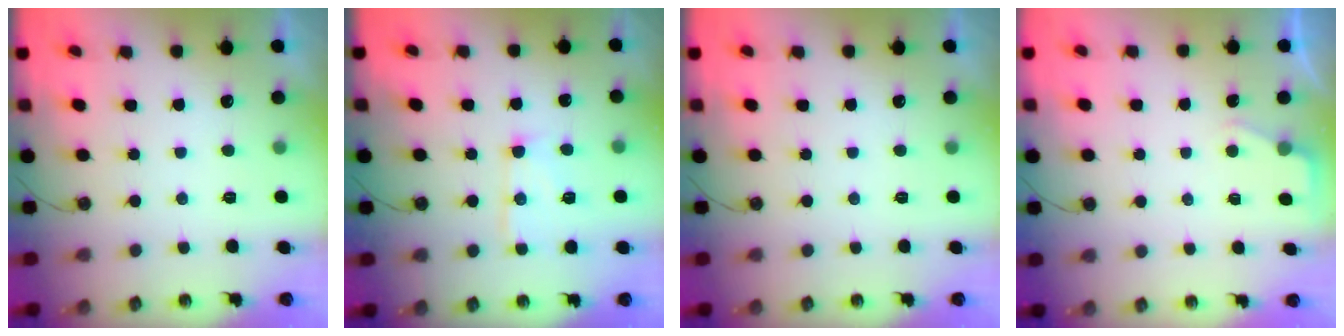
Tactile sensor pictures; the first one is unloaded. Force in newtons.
{"total": 11.0, "press": 10.9, "slide": 1.0}
{"total": 0.0}
{"total": 2.4, "press": 2.4, "slide": 0.4}